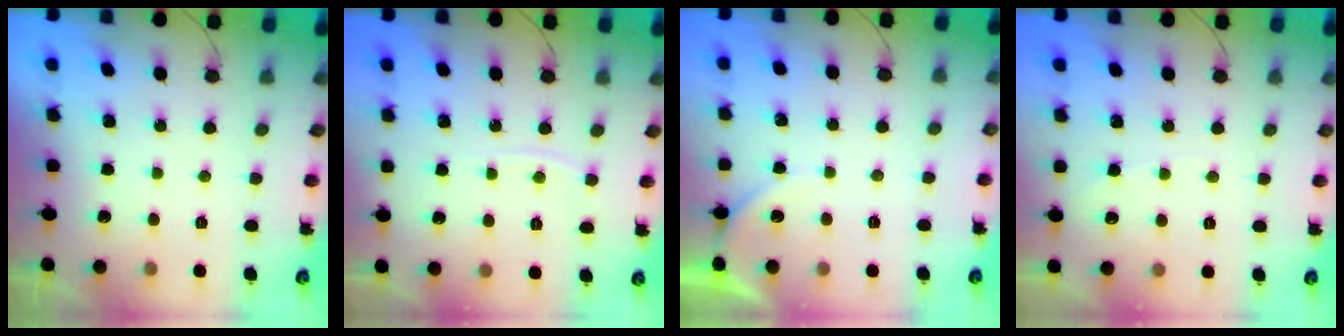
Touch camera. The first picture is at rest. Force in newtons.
{"total": 3.2, "press": 3.2, "slide": 0.5}
{"total": 4.5, "press": 4.5, "slide": 0.7}
{"total": 2.7, "press": 2.6, "slide": 0.4}